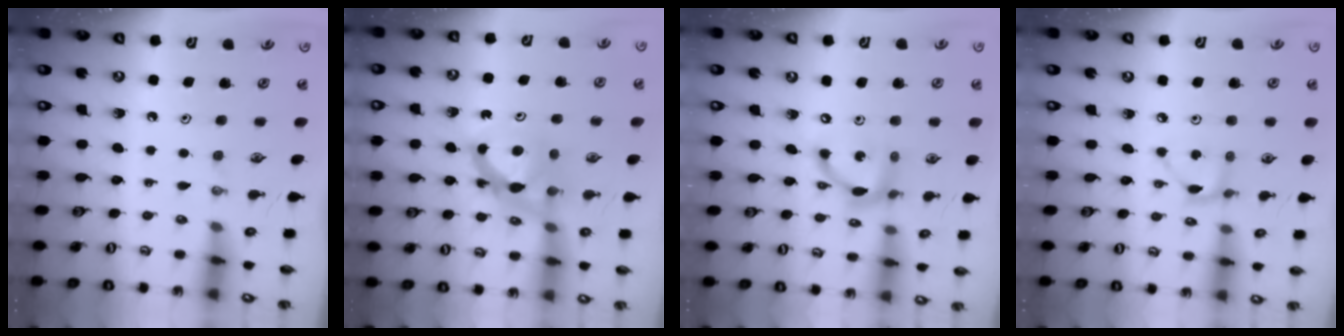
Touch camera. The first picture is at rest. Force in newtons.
{"total": 7.2, "press": 7.2, "slide": 0.6}
{"total": 12.2, "press": 12.2, "slide": 0.6}
{"total": 2.9, "press": 2.9, "slide": 0.1}